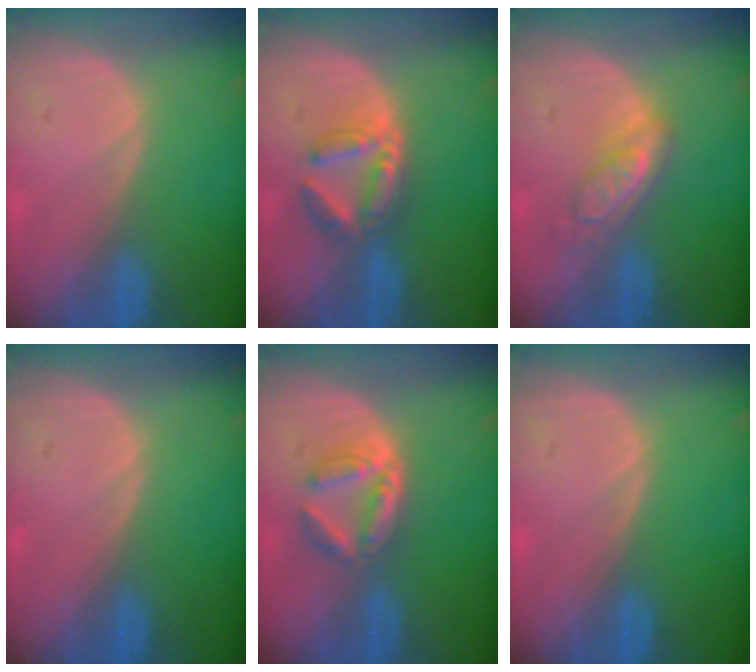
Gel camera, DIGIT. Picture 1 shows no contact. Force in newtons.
{"total": 6.0, "press": 5.7, "slide": 1.7}
{"total": 5.3, "press": 4.6, "slide": 2.6}
{"total": 0.0}
{"total": 5.2, "press": 5.0, "slide": 1.5}
{"total": 0.0}